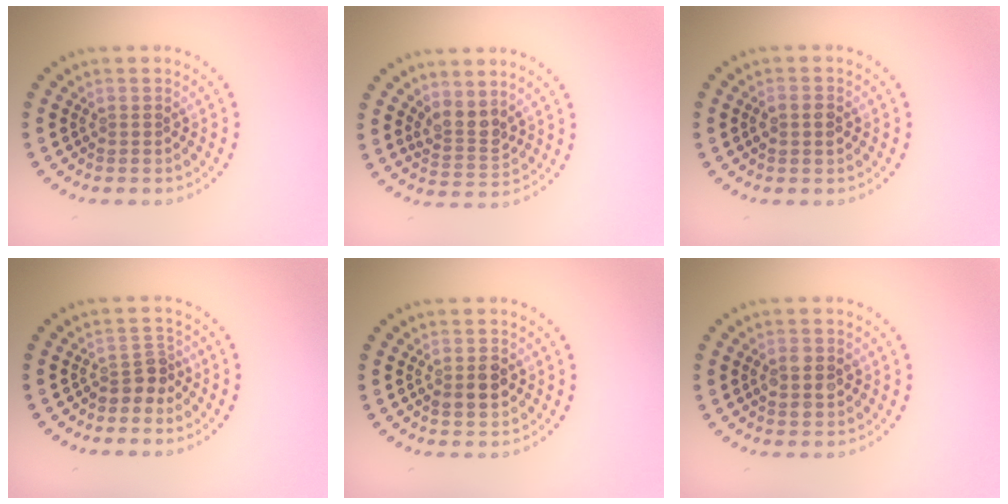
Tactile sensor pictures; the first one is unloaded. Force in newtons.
{"total": 2.4, "press": 2.0, "slide": 1.4}
{"total": 1.3, "press": 1.3, "slide": 0.2}
{"total": 2.1, "press": 1.7, "slide": 1.2}
{"total": 2.2, "press": 2.1, "slide": 0.2}
{"total": 2.8, "press": 2.8, "slide": 0.2}